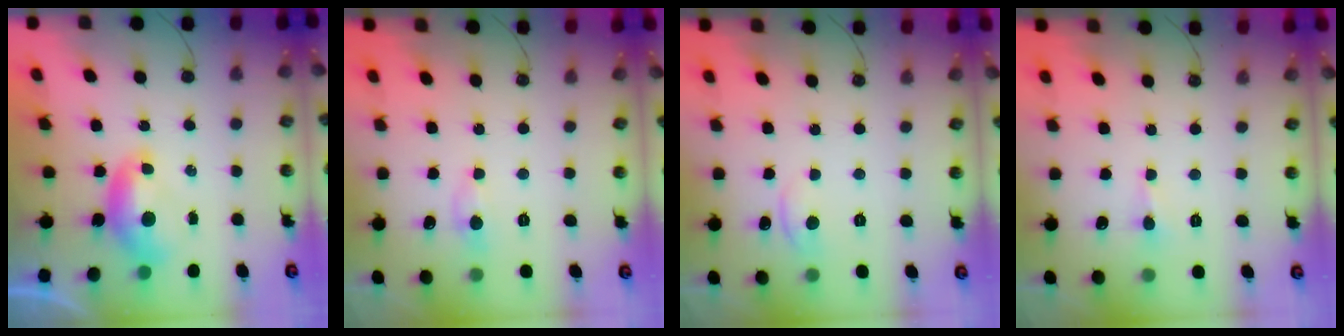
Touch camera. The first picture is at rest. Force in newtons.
{"total": 0.9, "press": 0.7, "slide": 0.5}
{"total": 1.6, "press": 1.5, "slide": 0.6}
{"total": 1.4, "press": 1.2, "slide": 0.6}